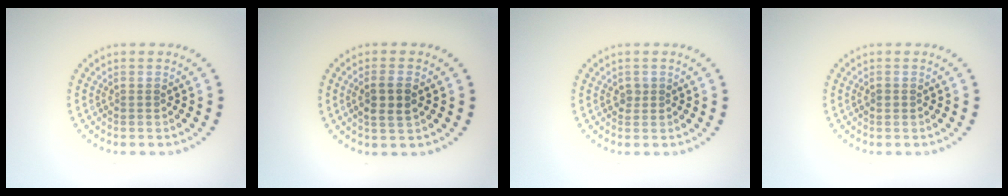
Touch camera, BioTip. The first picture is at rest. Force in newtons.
{"total": 2.5, "press": 2.4, "slide": 0.8}
{"total": 0.8, "press": 0.8, "slide": 0.3}
{"total": 0.7, "press": 0.7, "slide": 0.1}